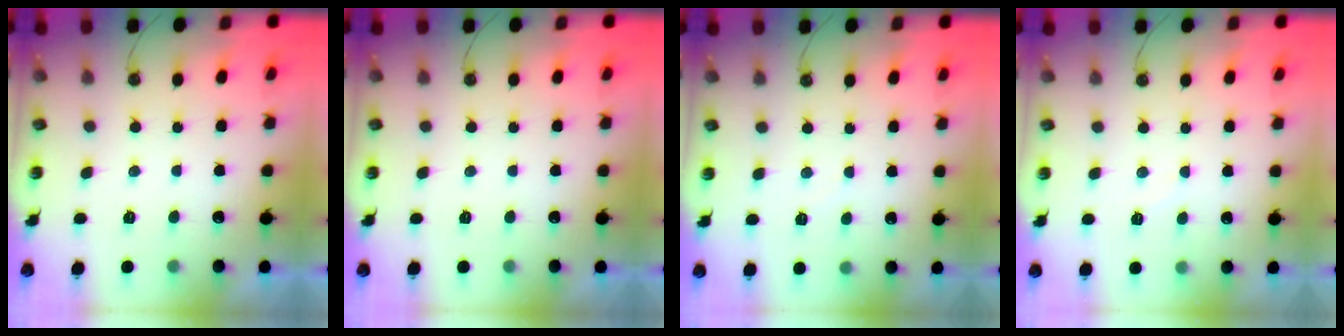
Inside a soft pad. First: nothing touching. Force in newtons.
{"total": 0.0}
{"total": 1.9, "press": 1.9, "slide": 0.3}
{"total": 4.1, "press": 4.1, "slide": 0.6}